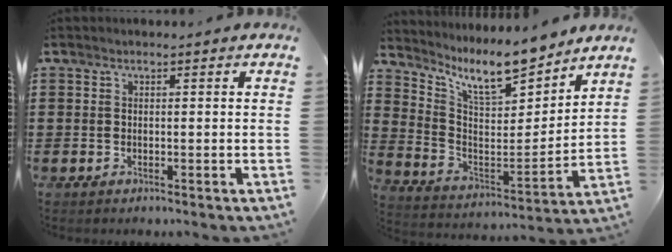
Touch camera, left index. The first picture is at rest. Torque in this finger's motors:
{"motor_torque": [0.24, 0.13, 0.51, 0.09]}